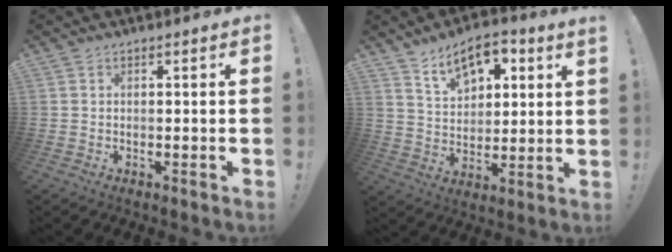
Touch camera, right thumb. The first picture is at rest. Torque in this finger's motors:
{"motor_torque": [0.05, 0.15, 0.40, 0.23, 0.04]}